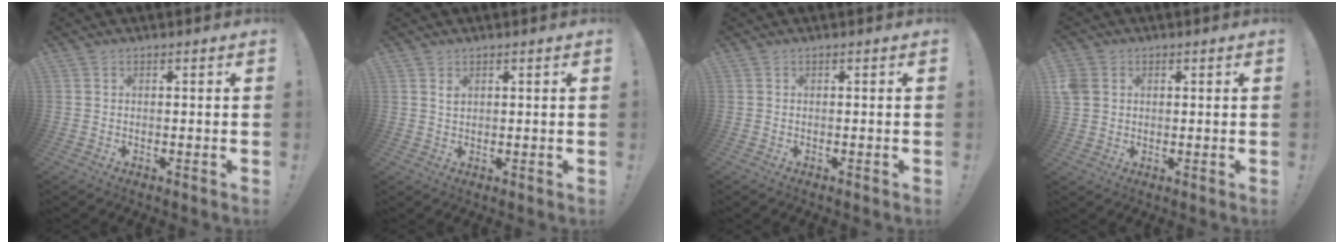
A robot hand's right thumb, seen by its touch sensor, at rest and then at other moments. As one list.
[{"total": 1.5, "force": [0.9, 1.0, 0.7], "torque": [-0.007, -0.004, 0.017]}, {"total": 0.0}, {"total": 5.4, "force": [1.7, 4.6, 2.2], "torque": [-0.046, 0.003, 0.036]}]